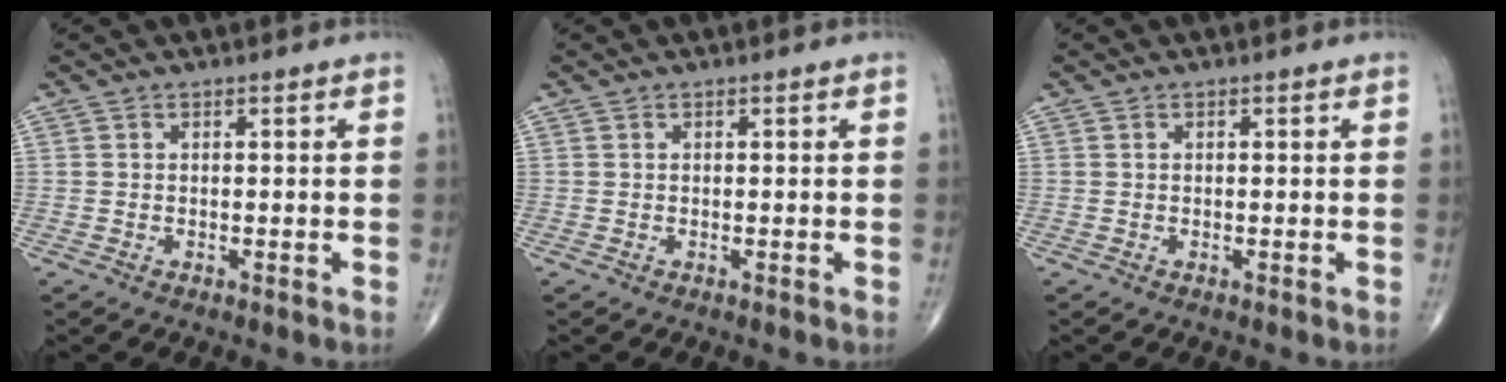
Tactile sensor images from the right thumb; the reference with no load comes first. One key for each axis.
{"total": 0.0}
{"total": 0.0}